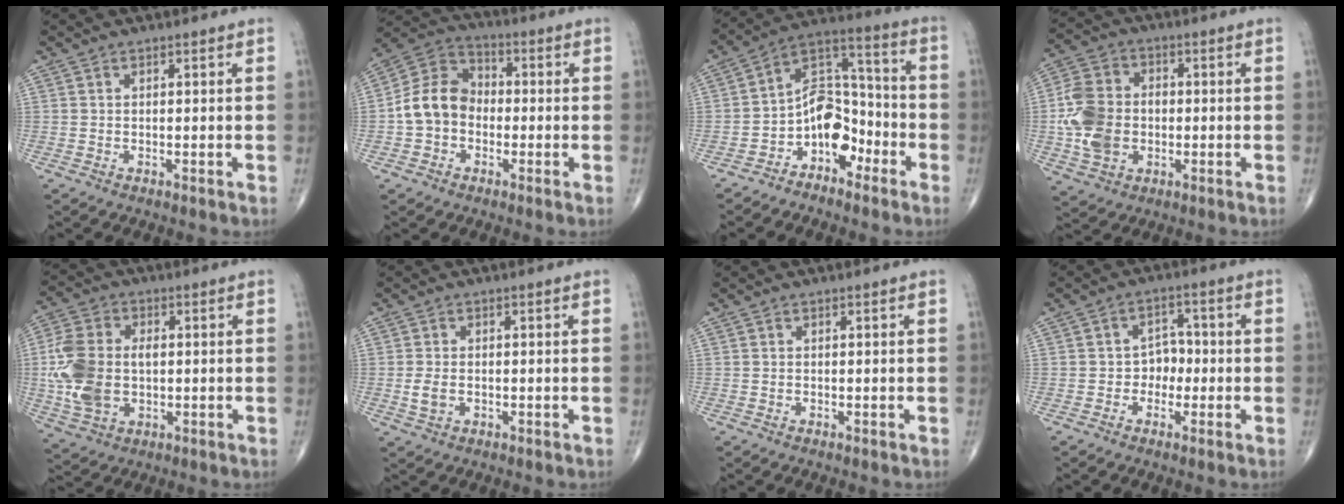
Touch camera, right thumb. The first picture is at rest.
{"total": 10.2, "force": [-1.5, 8.2, 5.9], "torque": [-0.097, 0.039, -0.042]}
{"total": 11.1, "force": [-5.1, 7.3, 6.7], "torque": [-0.074, 0.076, -0.096]}
{"total": 12.1, "force": [-1.3, 9.3, 7.7], "torque": [-0.141, 0.016, -0.027]}
{"total": 13.4, "force": [-0.4, 8.9, 9.9], "torque": [-0.216, 0.006, -0.003]}
{"total": 2.9, "force": [-0.5, 1.9, 2.2], "torque": [-0.048, 0.000, -0.006]}
{"total": 0.0}
{"total": 4.5, "force": [-0.9, 3.6, 2.4], "torque": [-0.007, 0.019, -0.025]}